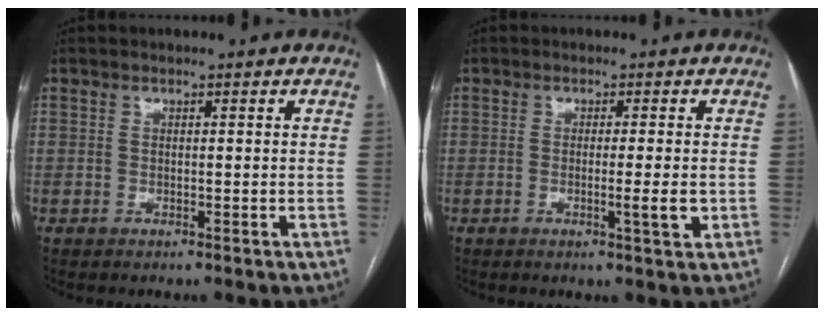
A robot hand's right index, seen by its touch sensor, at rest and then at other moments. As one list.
[{"total": 3.5, "force": [-0.7, -0.1, 3.4], "torque": [-0.053, -0.006, -0.011]}]